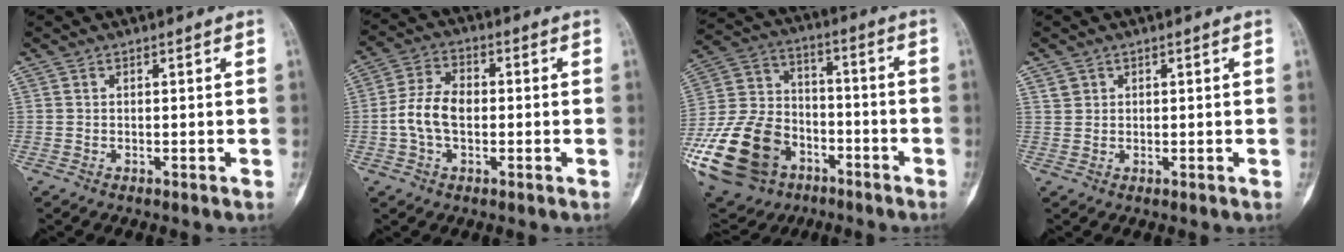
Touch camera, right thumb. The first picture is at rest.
{"total": 7.9, "force": [-0.9, 4.9, 6.1], "torque": [-0.122, 0.022, -0.022]}
{"total": 25.9, "force": [-10.9, 18.8, 14.0], "torque": [-0.320, 0.060, -0.182]}
{"total": 1.7, "force": [1.0, 1.4, 0.3], "torque": [0.010, -0.004, 0.016]}